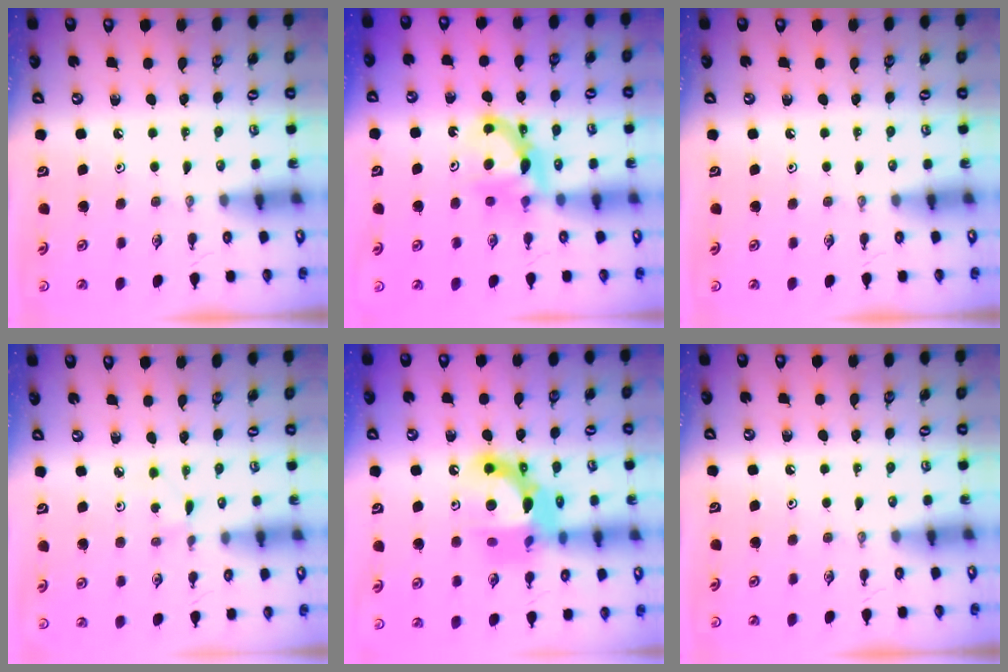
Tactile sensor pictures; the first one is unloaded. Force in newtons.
{"total": 7.9, "press": 7.8, "slide": 0.5}
{"total": 0.0}
{"total": 1.5, "press": 1.4, "slide": 0.2}
{"total": 15.6, "press": 15.5, "slide": 1.0}
{"total": 0.0}